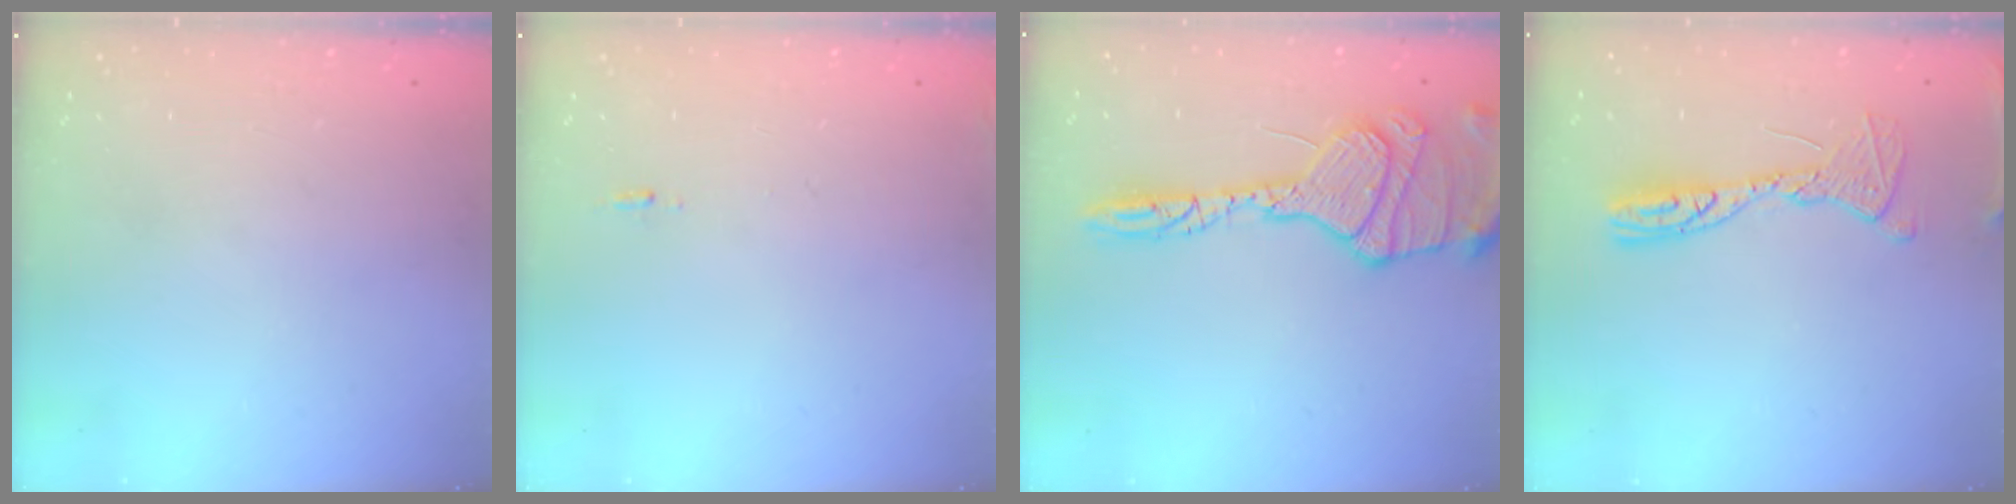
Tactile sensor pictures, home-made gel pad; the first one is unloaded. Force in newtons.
{"total": 5.6, "press": 5.3, "slide": 1.8}
{"total": 17.9, "press": 17.7, "slide": 2.5}
{"total": 12.0, "press": 11.9, "slide": 1.1}